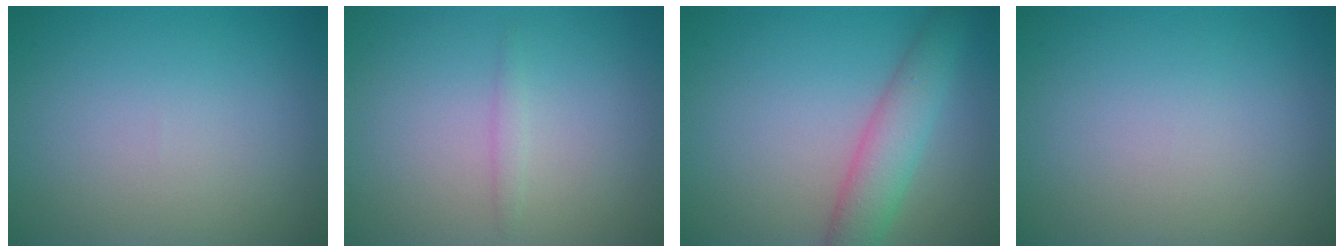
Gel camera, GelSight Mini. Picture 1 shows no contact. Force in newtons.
{"total": 0.8, "press": 0.8, "slide": 0.0}
{"total": 4.1, "press": 4.1, "slide": 0.2}
{"total": 0.0}